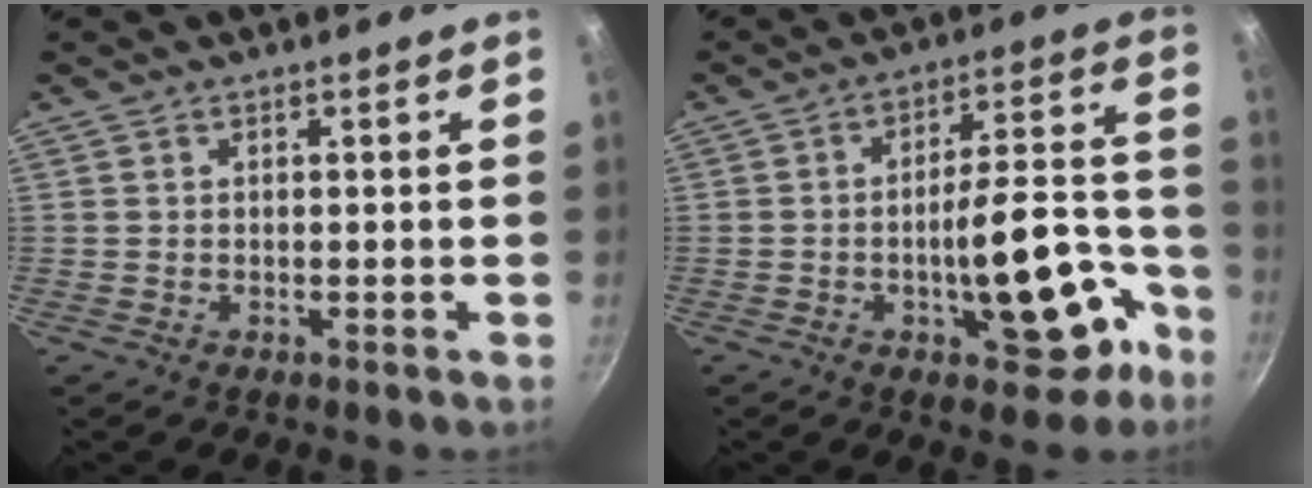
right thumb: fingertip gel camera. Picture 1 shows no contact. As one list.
[{"total": 17.0, "force": [-7.0, 7.0, 13.9], "torque": [-0.150, 0.063, -0.096]}]